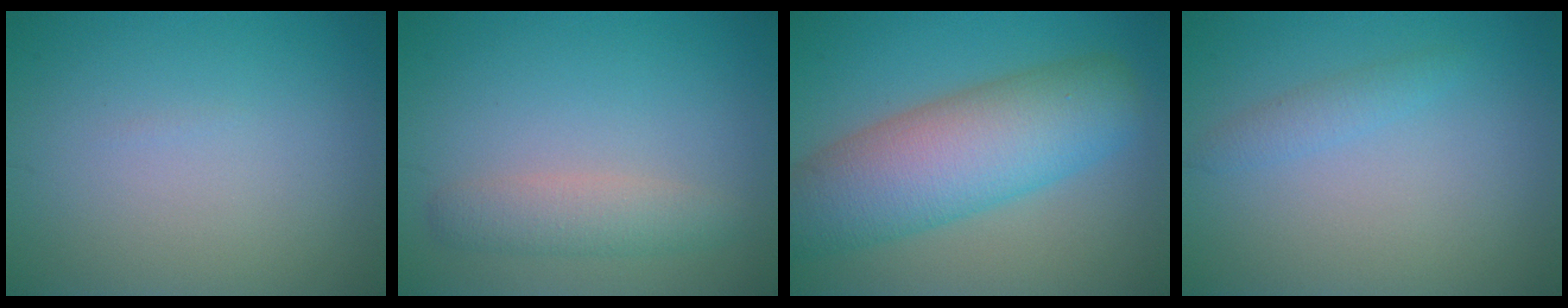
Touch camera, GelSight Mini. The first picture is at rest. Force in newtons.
{"total": 2.7, "press": 2.7, "slide": 0.1}
{"total": 9.5, "press": 9.5, "slide": 0.3}
{"total": 1.3, "press": 1.3, "slide": 0.1}